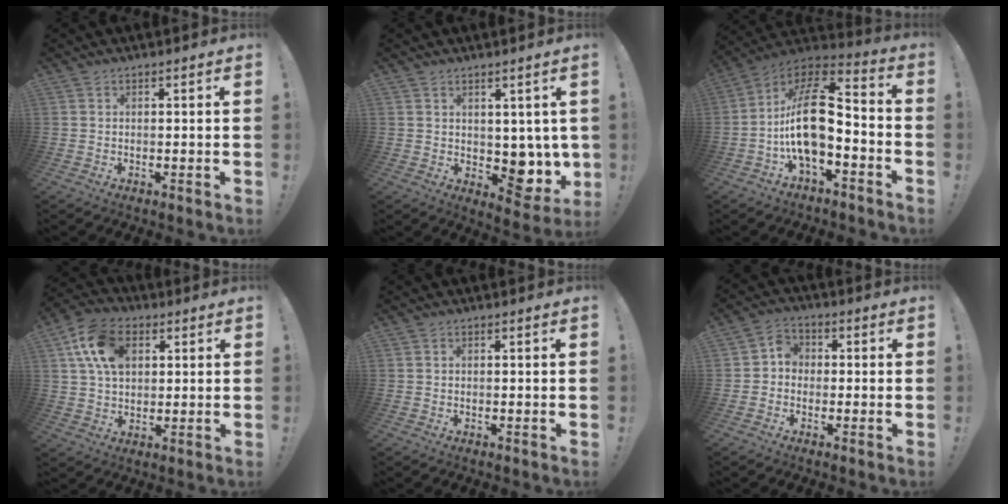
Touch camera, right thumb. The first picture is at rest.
{"total": 8.2, "force": [0.1, 6.6, 4.9], "torque": [-0.033, -0.016, 0.016]}
{"total": 18.0, "force": [-2.7, 8.8, 15.4], "torque": [-0.293, 0.022, -0.044]}
{"total": 13.7, "force": [4.5, 9.5, 8.9], "torque": [-0.150, 0.004, 0.089]}
{"total": 0.0}
{"total": 4.5, "force": [-1.3, 3.9, 2.0], "torque": [-0.036, 0.018, -0.022]}